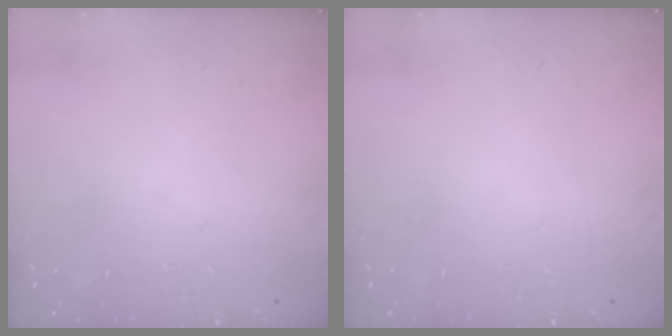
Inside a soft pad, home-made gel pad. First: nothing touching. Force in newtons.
{"total": 0.0}